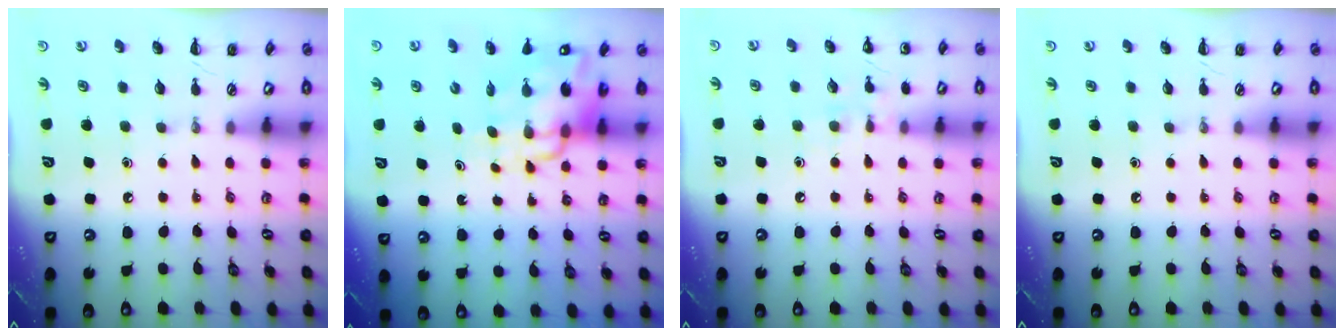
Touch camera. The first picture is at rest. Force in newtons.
{"total": 12.8, "press": 12.1, "slide": 4.0}
{"total": 6.9, "press": 6.6, "slide": 1.9}
{"total": 0.0}